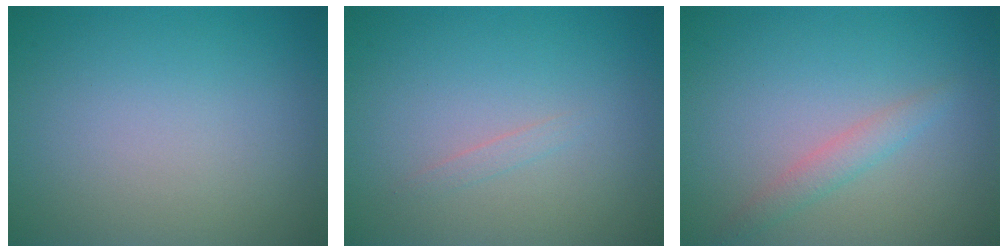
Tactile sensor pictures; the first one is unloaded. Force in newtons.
{"total": 0.6, "press": 0.6, "slide": 0.0}
{"total": 1.6, "press": 1.6, "slide": 0.0}